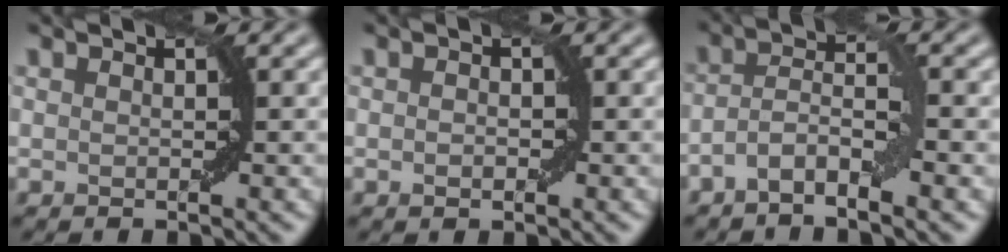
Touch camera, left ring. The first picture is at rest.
{"total": 1.0, "force": [-0.2, 0.6, 0.8], "torque": [-0.011, 0.002, -0.001]}
{"total": 3.7, "force": [-1.8, 0.9, 3.0], "torque": [-0.058, 0.011, -0.042]}